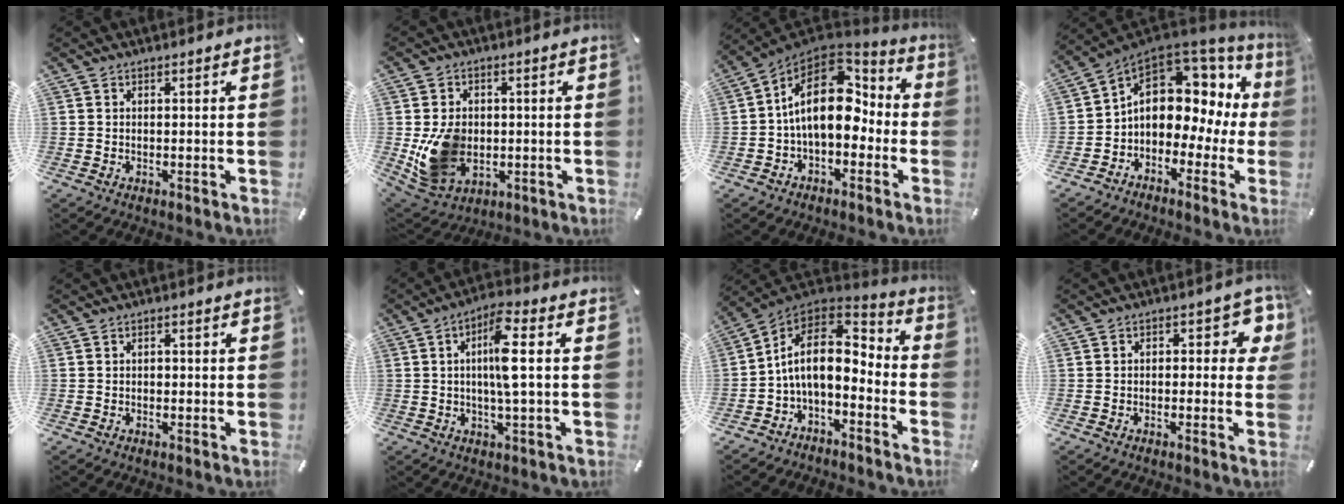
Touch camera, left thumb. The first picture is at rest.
{"total": 11.3, "force": [-0.9, 9.4, 6.2], "torque": [-0.135, 0.005, -0.014]}
{"total": 17.5, "force": [1.7, 11.2, 13.3], "torque": [-0.241, -0.011, 0.025]}
{"total": 10.5, "force": [2.4, 8.3, 6.1], "torque": [-0.105, -0.025, 0.043]}
{"total": 0.8, "force": [-0.2, 0.6, 0.4], "torque": [-0.008, 0.002, -0.005]}
{"total": 9.2, "force": [1.0, 1.5, 9.0], "torque": [-0.182, -0.001, 0.011]}
{"total": 13.8, "force": [-0.2, 8.4, 11.0], "torque": [-0.208, 0.000, -0.006]}
{"total": 6.2, "force": [0.8, 3.5, 5.1], "torque": [-0.067, 0.003, 0.006]}